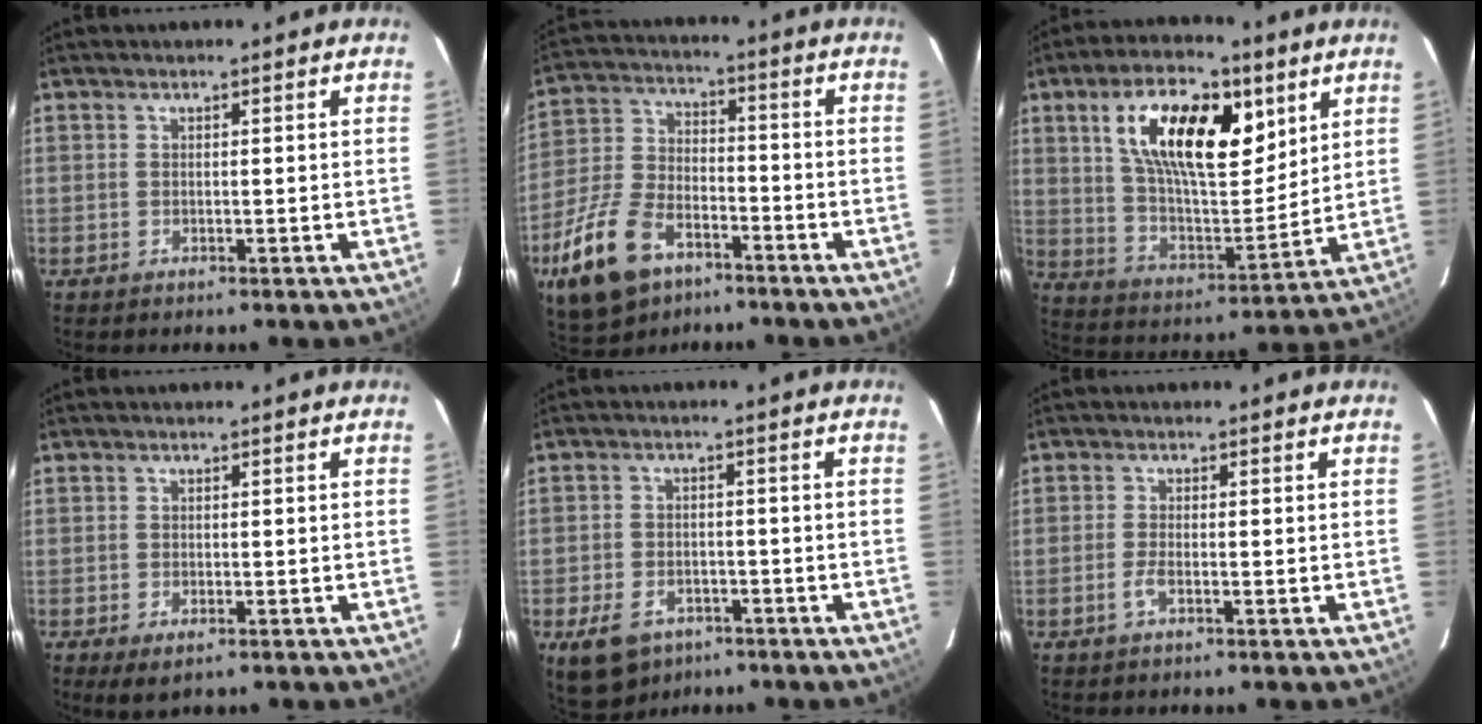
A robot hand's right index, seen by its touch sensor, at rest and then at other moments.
{"total": 16.0, "force": [-9.3, 9.0, 9.4], "torque": [-0.220, -0.003, -0.166]}
{"total": 19.5, "force": [8.2, 8.7, 15.4], "torque": [-0.267, 0.012, 0.146]}
{"total": 3.2, "force": [-1.7, 1.6, 2.2], "torque": [-0.042, -0.013, -0.025]}
{"total": 9.7, "force": [-5.8, 6.3, 4.6], "torque": [-0.113, -0.005, -0.083]}
{"total": 1.9, "force": [-0.9, 0.3, 1.6], "torque": [-0.036, -0.002, -0.018]}